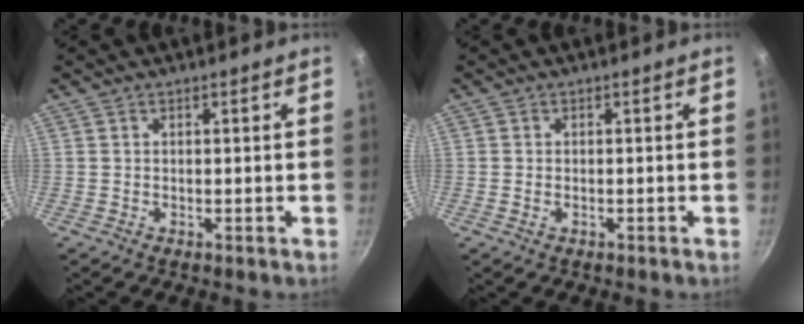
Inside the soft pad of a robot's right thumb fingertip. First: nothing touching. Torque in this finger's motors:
{"motor_torque": [-0.61, -0.29, -0.64, 0.27, -0.05]}